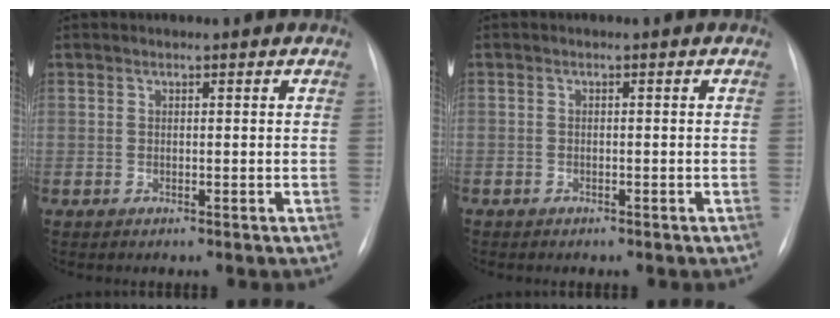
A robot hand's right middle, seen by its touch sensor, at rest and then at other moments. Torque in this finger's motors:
{"motor_torque": [0.66, -0.79, -0.01, -0.07]}